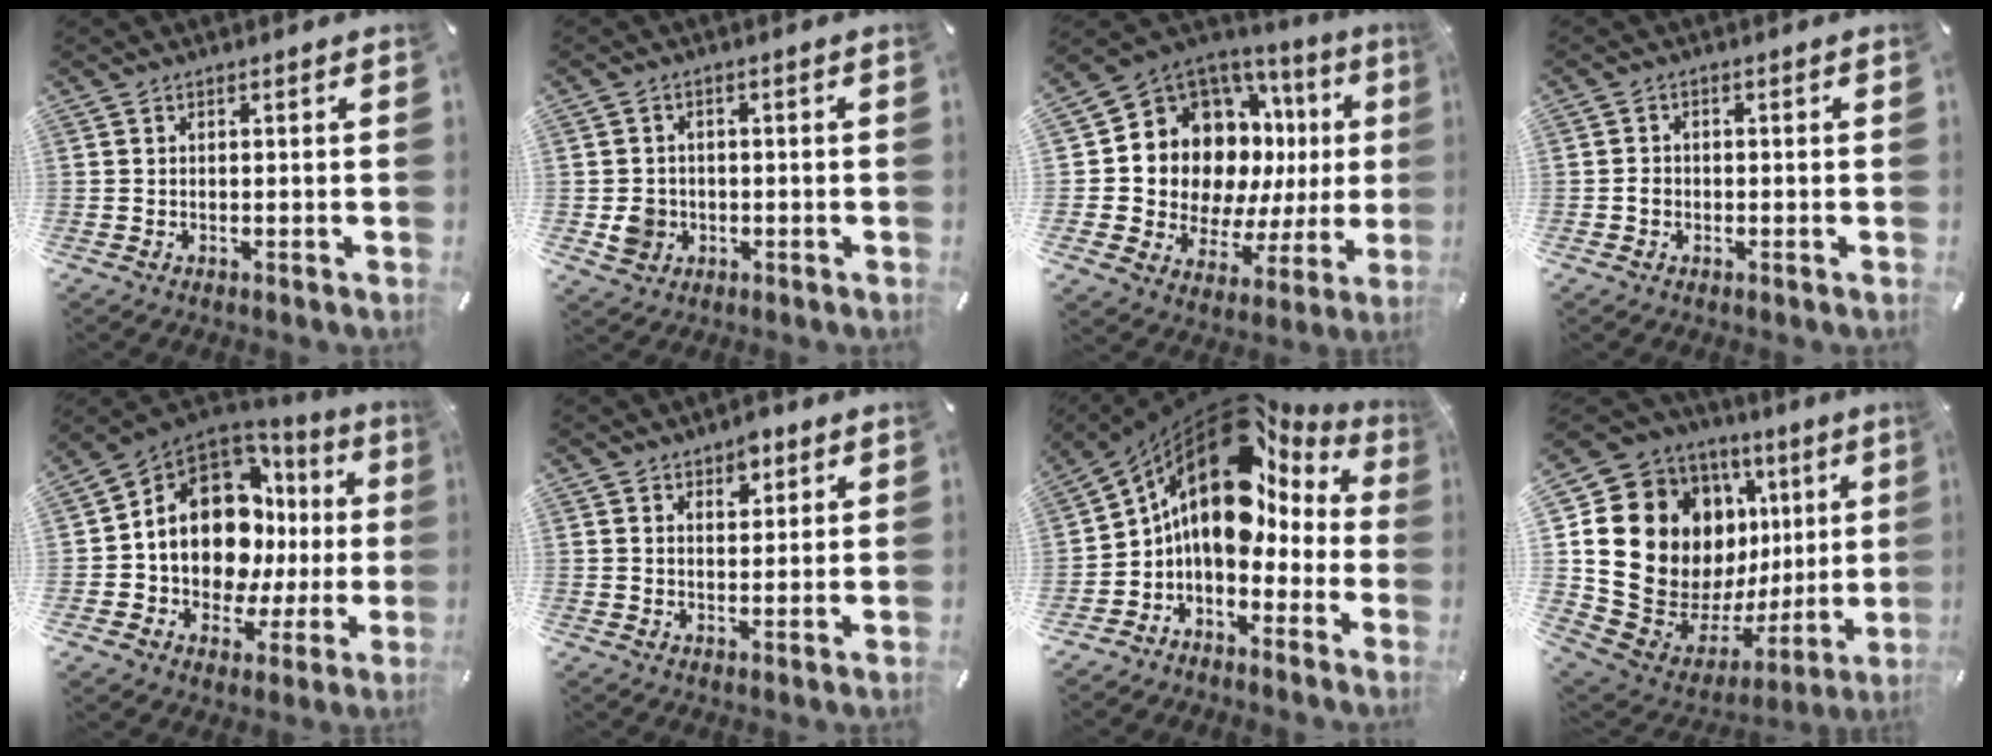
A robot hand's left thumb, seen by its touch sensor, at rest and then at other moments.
{"total": 5.3, "force": [-1.0, 5.0, 1.4], "torque": [-0.011, 0.001, -0.019]}
{"total": 14.8, "force": [5.6, 10.9, 8.2], "torque": [-0.146, -0.075, 0.112]}
{"total": 2.0, "force": [-0.6, 1.8, 0.9], "torque": [-0.017, 0.007, -0.012]}
{"total": 14.7, "force": [3.2, 11.0, 9.3], "torque": [-0.159, -0.039, 0.057]}
{"total": 4.3, "force": [2.6, 3.0, 1.6], "torque": [0.000, -0.011, 0.039]}
{"total": 17.3, "force": [6.5, 11.0, 11.7], "torque": [-0.214, -0.040, 0.106]}
{"total": 21.0, "force": [4.1, 16.3, 12.5], "torque": [-0.203, -0.077, 0.114]}